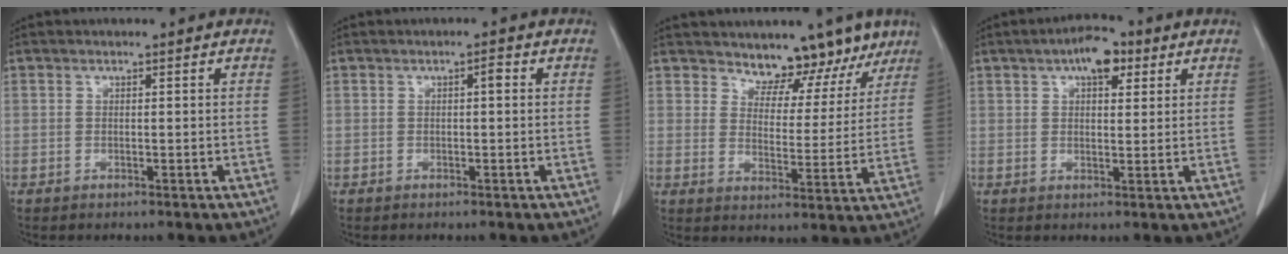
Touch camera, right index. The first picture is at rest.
{"total": 1.2, "force": [0.2, 0.3, 1.1], "torque": [-0.016, 0.004, 0.002]}
{"total": 8.8, "force": [7.5, 3.9, 2.5], "torque": [-0.014, -0.008, 0.096]}
{"total": 5.9, "force": [3.1, 2.5, 4.3], "torque": [-0.068, 0.014, 0.044]}